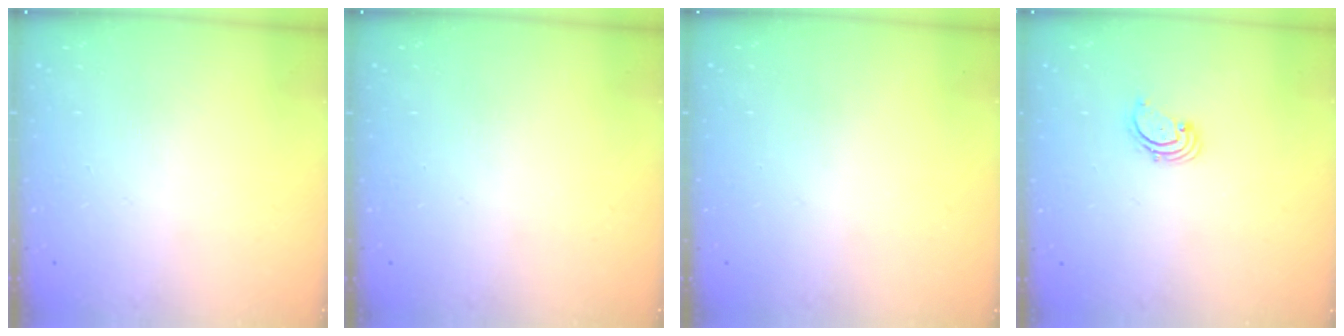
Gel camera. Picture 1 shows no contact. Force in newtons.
{"total": 0.0}
{"total": 0.0}
{"total": 1.7, "press": 1.7, "slide": 0.2}